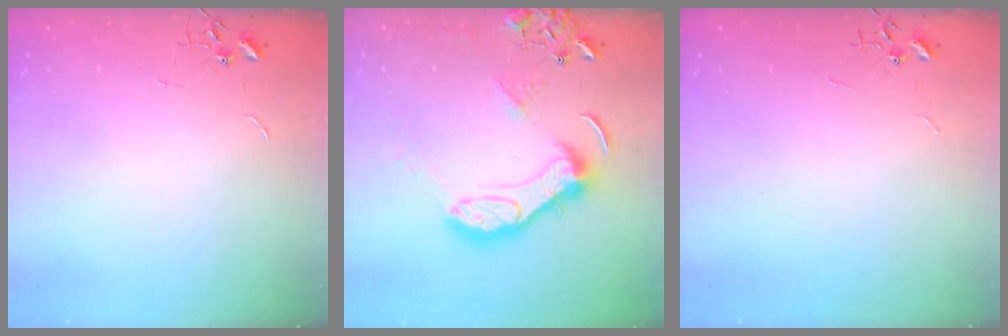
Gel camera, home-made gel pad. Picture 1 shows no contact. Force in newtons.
{"total": 14.2, "press": 14.1, "slide": 1.4}
{"total": 0.0}